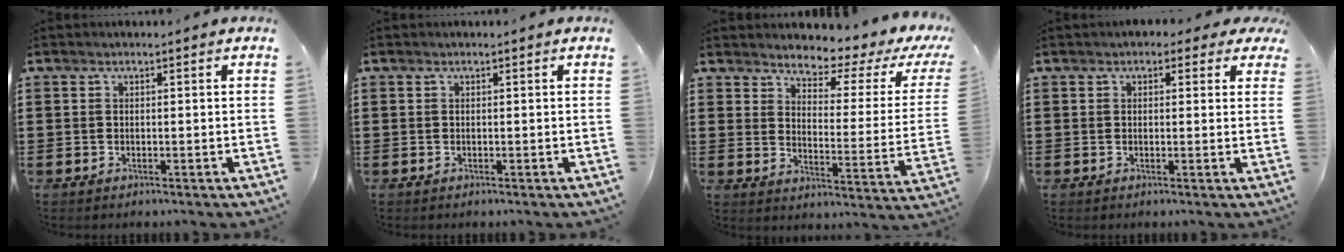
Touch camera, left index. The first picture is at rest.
{"total": 0.0}
{"total": 3.4, "force": [3.1, 0.6, 1.2], "torque": [-0.040, -0.031, 0.043]}
{"total": 1.6, "force": [0.7, 1.1, 0.9], "torque": [-0.014, 0.006, 0.009]}